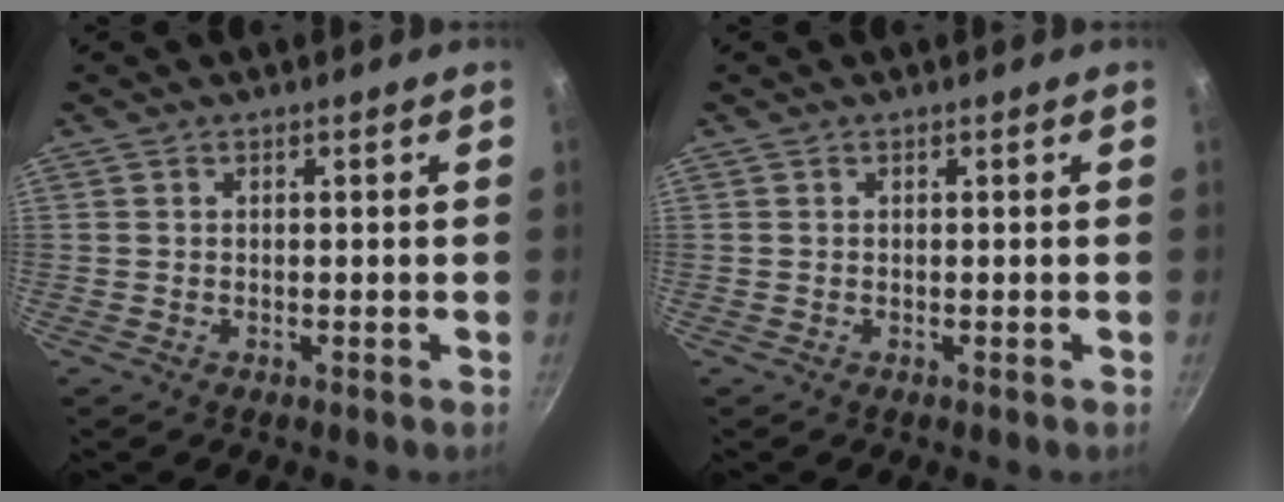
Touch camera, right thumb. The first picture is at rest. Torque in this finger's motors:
{"motor_torque": [-0.19, 0.19, -0.09, -0.16, 0.00]}